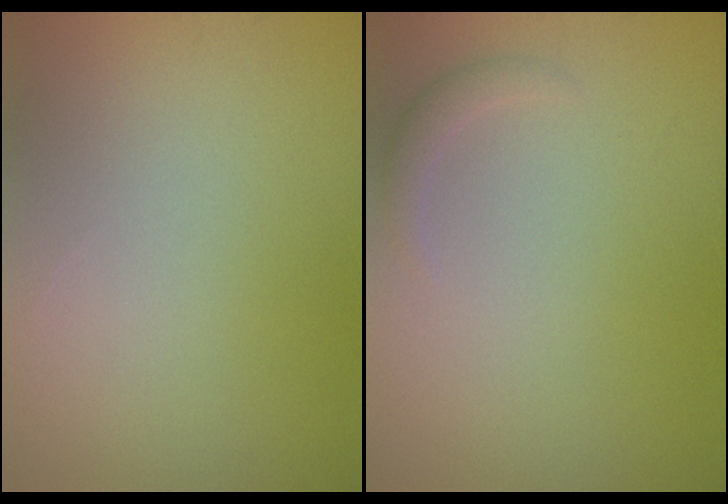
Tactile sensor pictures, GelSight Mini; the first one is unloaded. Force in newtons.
{"total": 1.1, "press": 1.1, "slide": 0.0}